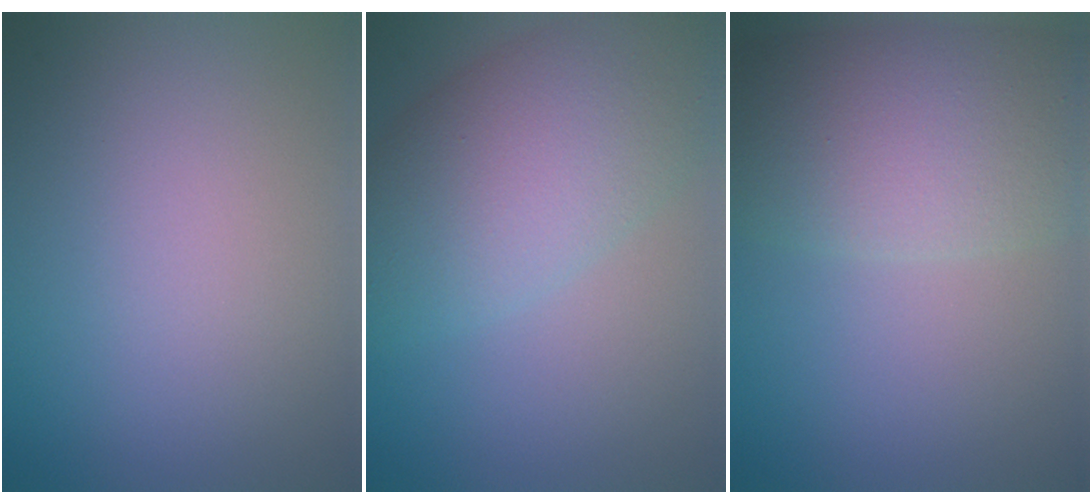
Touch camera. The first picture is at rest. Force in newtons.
{"total": 7.6, "press": 7.6, "slide": 0.4}
{"total": 8.4, "press": 8.4, "slide": 0.4}